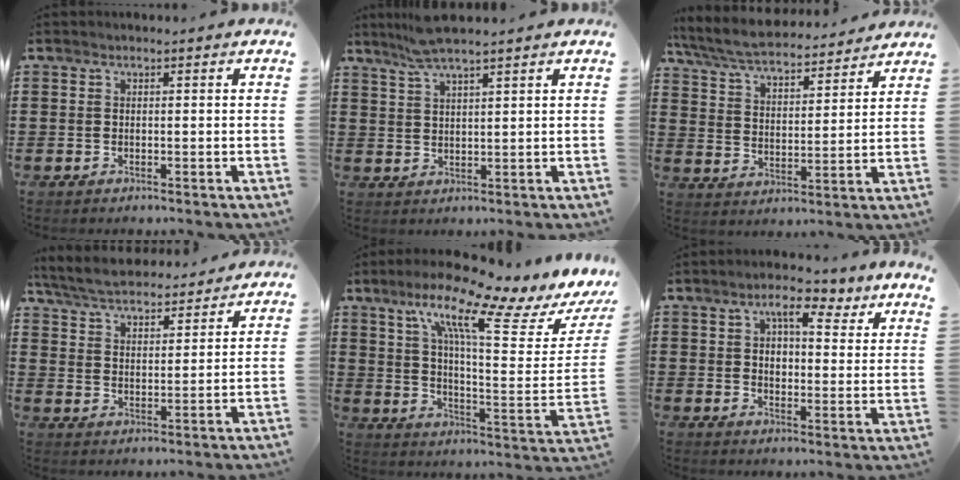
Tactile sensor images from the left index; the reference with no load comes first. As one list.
[{"total": 4.9, "force": [4.0, 0.1, 2.7], "torque": [-0.064, -0.005, 0.074]}, {"total": 6.8, "force": [6.3, 0.8, 2.4], "torque": [-0.074, -0.038, 0.109]}, {"total": 5.7, "force": [5.5, 0.6, 1.3], "torque": [-0.052, -0.029, 0.096]}, {"total": 13.4, "force": [8.9, 1.6, 9.9], "torque": [-0.197, -0.059, 0.137]}, {"total": 6.6, "force": [5.0, 2.0, 3.7], "torque": [-0.069, -0.021, 0.079]}]